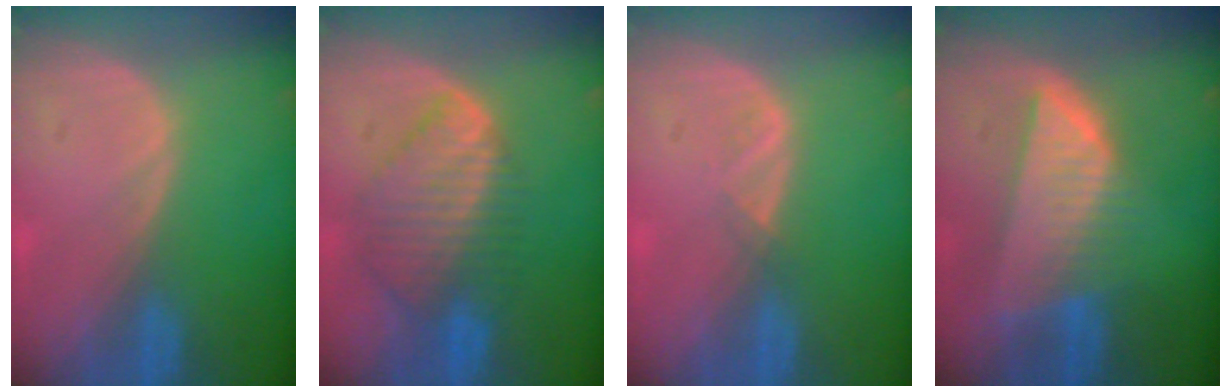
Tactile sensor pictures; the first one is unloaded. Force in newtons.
{"total": 8.3, "press": 7.5, "slide": 3.7}
{"total": 1.3, "press": 1.2, "slide": 0.7}
{"total": 8.3, "press": 7.3, "slide": 4.0}